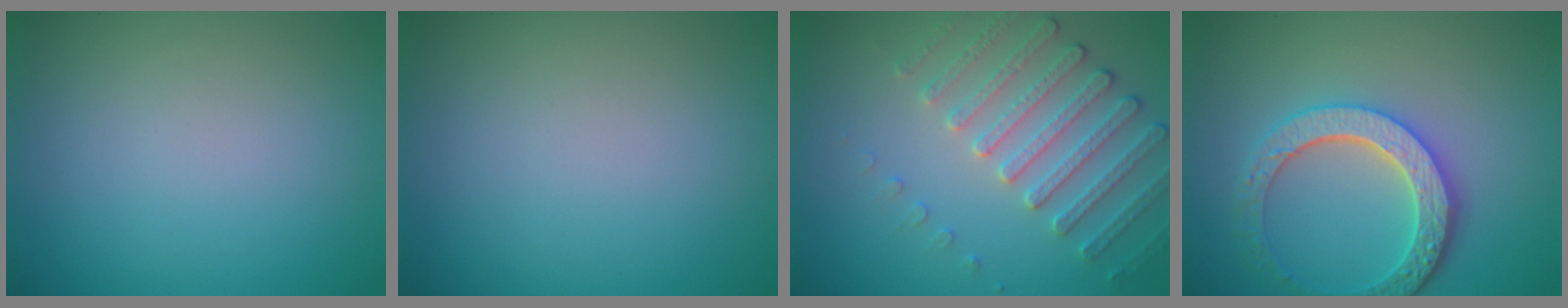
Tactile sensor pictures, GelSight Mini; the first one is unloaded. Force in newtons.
{"total": 0.0}
{"total": 4.0, "press": 3.7, "slide": 1.6}
{"total": 4.9, "press": 4.2, "slide": 2.4}